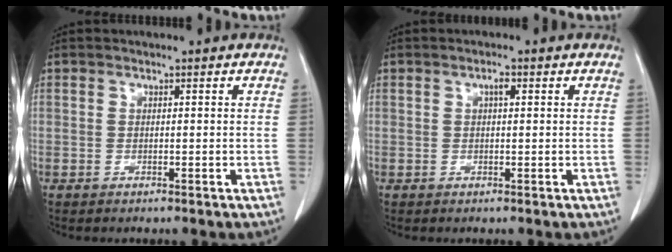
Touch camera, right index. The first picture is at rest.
{"total": 1.2, "force": [0.4, 0.4, 1.0], "torque": [-0.018, 0.004, 0.005]}